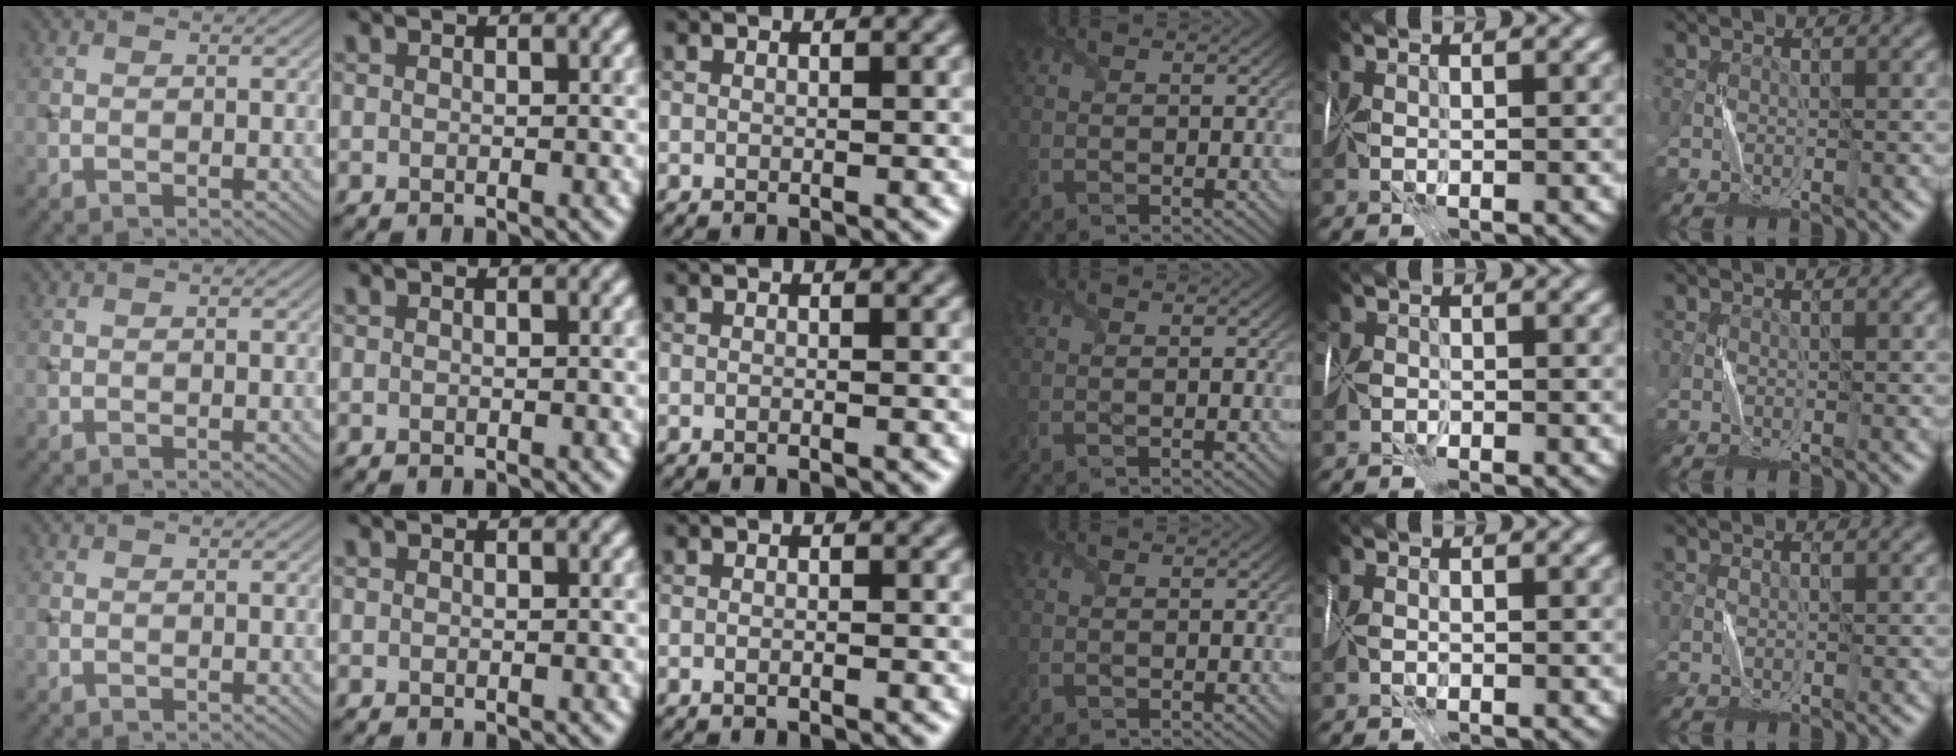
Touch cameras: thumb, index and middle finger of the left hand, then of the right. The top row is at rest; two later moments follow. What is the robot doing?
{"motion": "fold", "object": "map"}